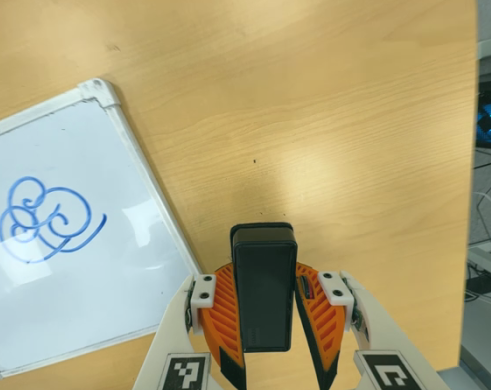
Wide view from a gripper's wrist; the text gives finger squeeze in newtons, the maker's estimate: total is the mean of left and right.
{"total": 8.9, "left": 7.2, "right": 10.6}